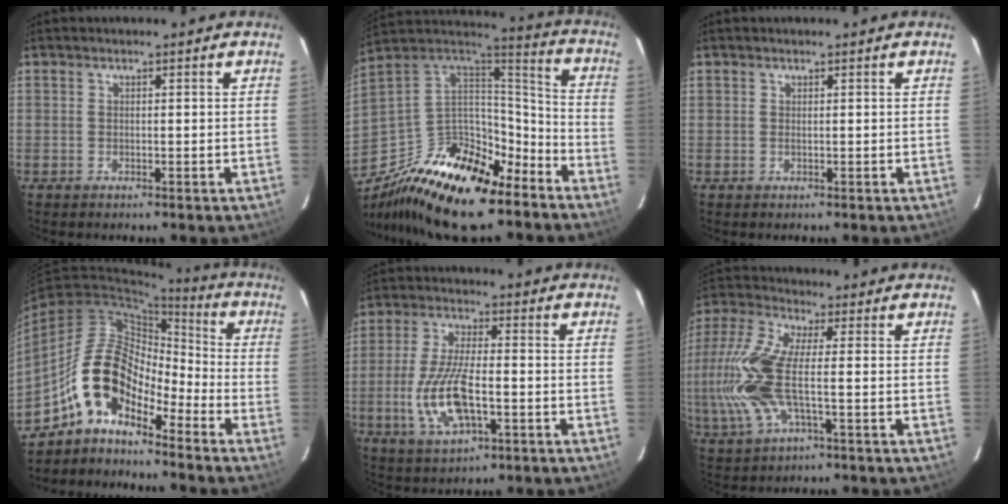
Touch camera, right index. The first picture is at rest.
{"total": 25.3, "force": [-16.1, 11.5, 15.7], "torque": [-0.308, 0.000, -0.267]}
{"total": 0.0}
{"total": 11.2, "force": [-7.8, 5.3, 6.0], "torque": [-0.106, 0.031, -0.159]}
{"total": 11.9, "force": [-3.2, 4.4, 10.6], "torque": [-0.224, -0.006, -0.056]}
{"total": 14.9, "force": [-2.0, 4.7, 14.0], "torque": [-0.308, -0.001, -0.041]}